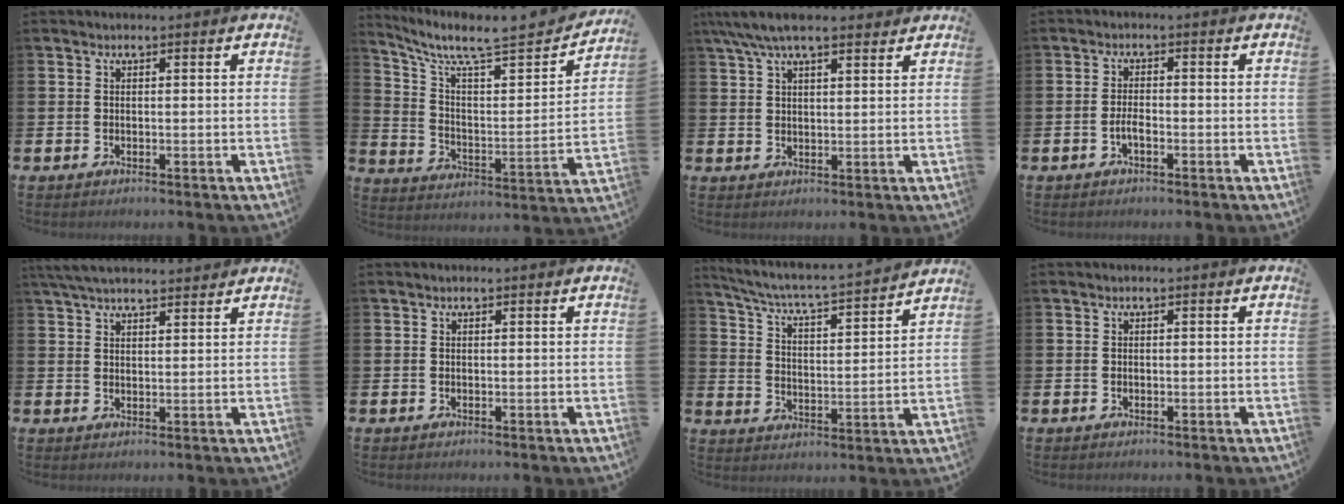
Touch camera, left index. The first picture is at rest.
{"total": 8.0, "force": [6.7, 1.7, 4.0], "torque": [-0.099, -0.057, 0.104]}
{"total": 6.3, "force": [5.2, 1.7, 3.1], "torque": [-0.072, -0.008, 0.095]}
{"total": 1.9, "force": [-0.8, 0.7, 1.5], "torque": [-0.027, 0.001, -0.016]}
{"total": 4.9, "force": [4.6, 1.0, 1.6], "torque": [-0.048, -0.008, 0.087]}
{"total": 0.0}
{"total": 5.4, "force": [5.1, 0.1, 1.8], "torque": [-0.062, -0.047, 0.079]}
{"total": 0.0}